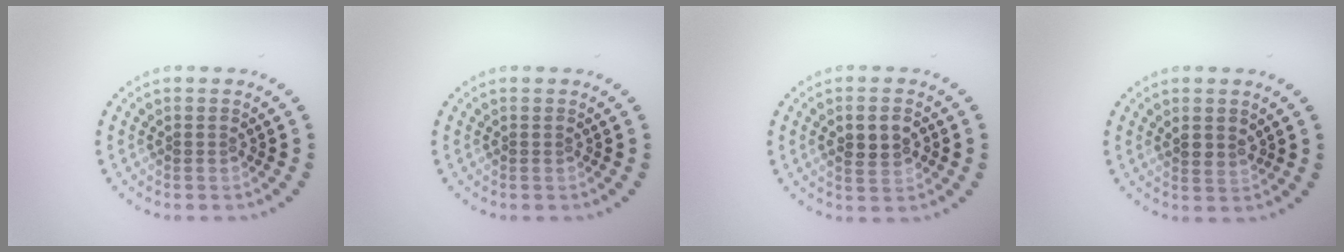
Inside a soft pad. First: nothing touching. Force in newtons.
{"total": 0.0}
{"total": 2.9, "press": 2.9, "slide": 0.2}
{"total": 1.2, "press": 0.9, "slide": 0.7}